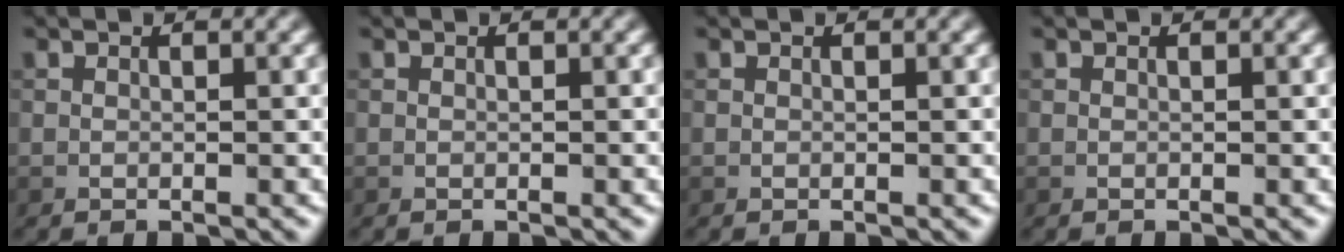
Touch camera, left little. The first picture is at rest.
{"total": 0.0}
{"total": 0.0}
{"total": 0.0}